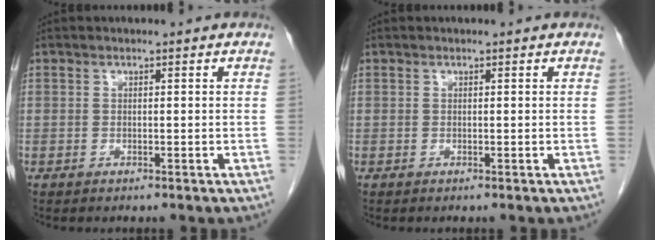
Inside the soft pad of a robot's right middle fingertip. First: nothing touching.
{"total": 0.0}